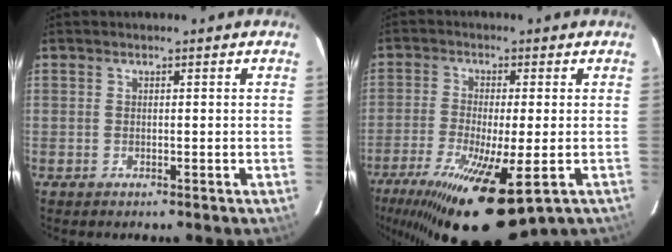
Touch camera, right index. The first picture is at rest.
{"total": 19.0, "force": [-10.3, 5.2, 15.1], "torque": [-0.303, -0.069, -0.168]}